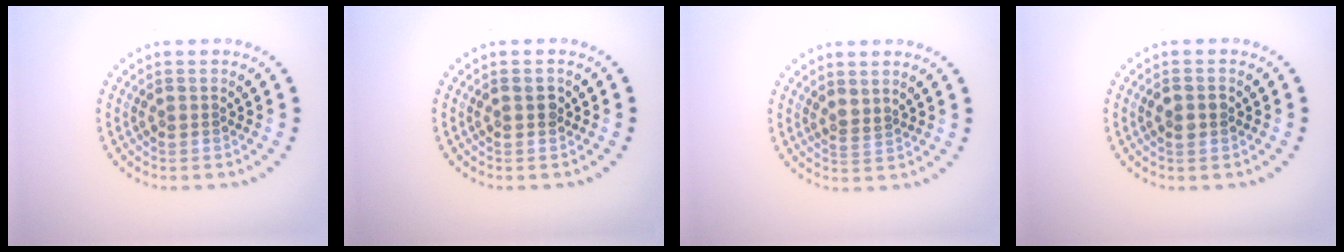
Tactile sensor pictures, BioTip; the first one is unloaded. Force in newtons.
{"total": 1.1, "press": 1.1, "slide": 0.2}
{"total": 0.8, "press": 0.4, "slide": 0.7}
{"total": 1.4, "press": 1.4, "slide": 0.1}